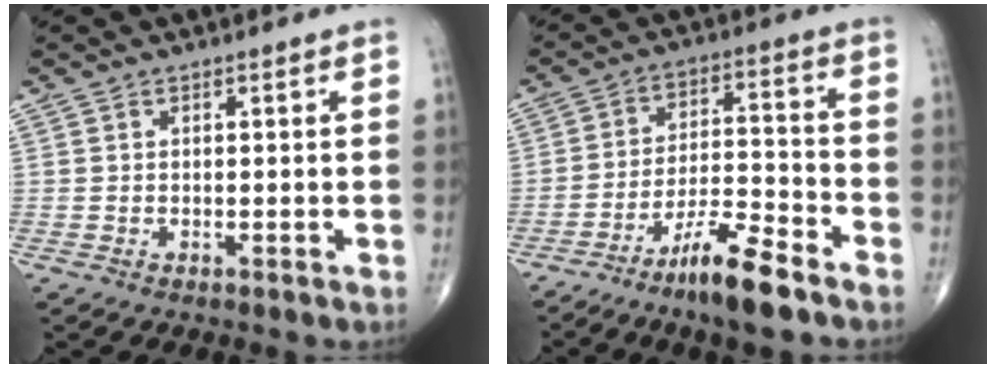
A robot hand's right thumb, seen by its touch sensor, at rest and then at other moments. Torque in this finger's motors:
{"motor_torque": [2.96, 2.05, 1.09, -0.79, 0.08]}